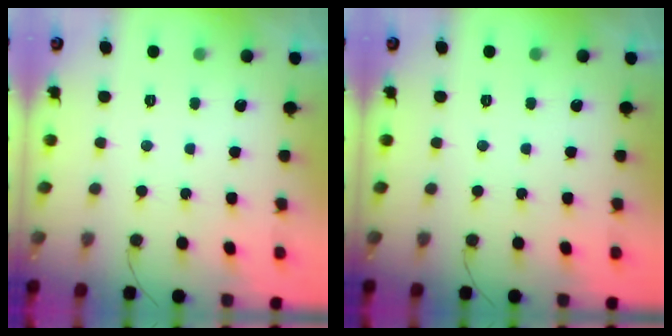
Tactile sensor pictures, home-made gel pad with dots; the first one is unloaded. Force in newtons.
{"total": 0.0}